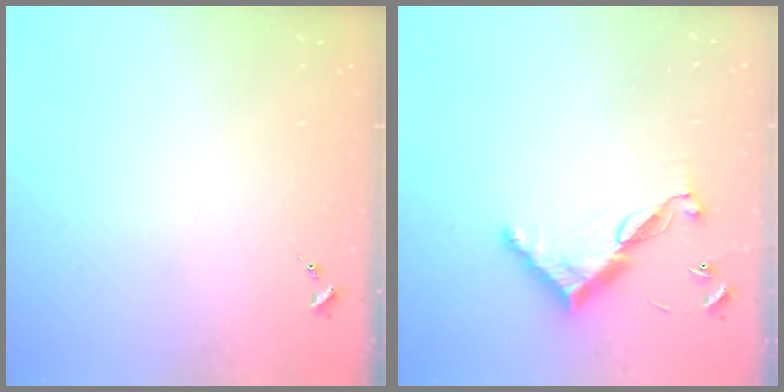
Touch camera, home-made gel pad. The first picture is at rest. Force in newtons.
{"total": 10.7, "press": 10.7, "slide": 0.4}